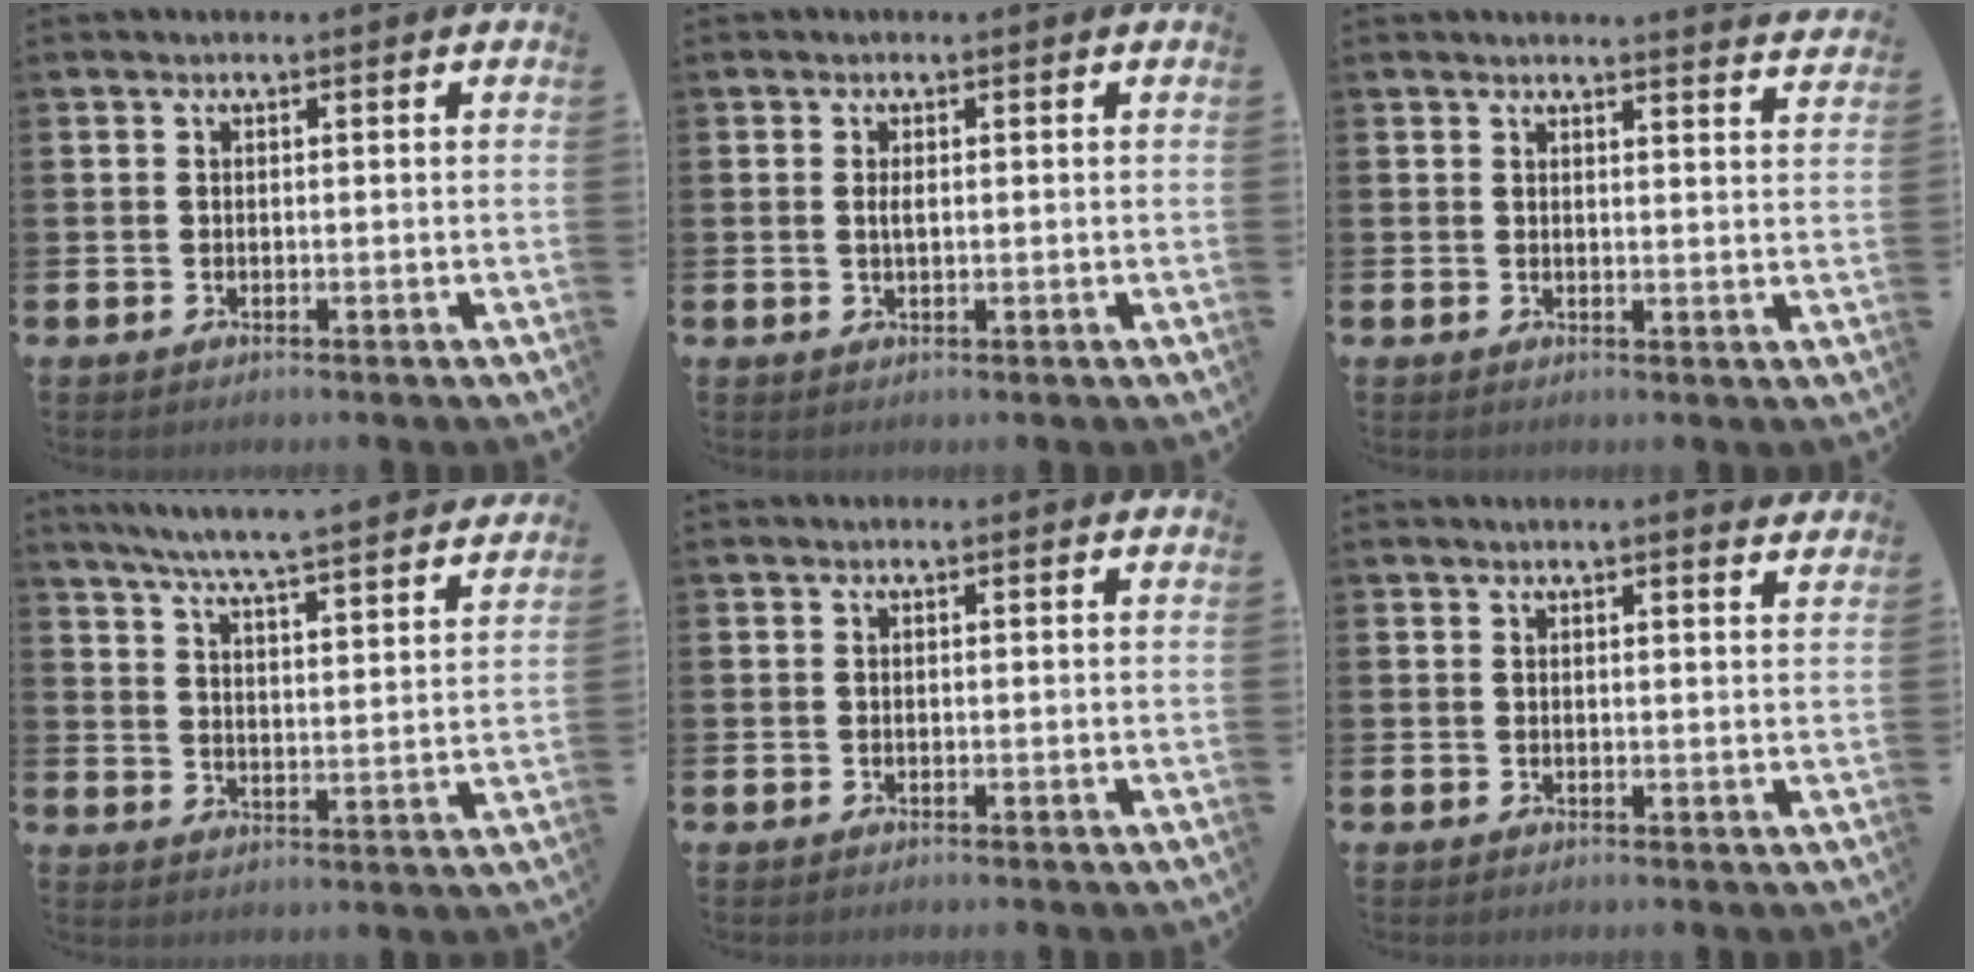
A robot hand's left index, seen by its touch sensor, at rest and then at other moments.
{"total": 1.2, "force": [0.2, 0.4, 1.0], "torque": [-0.020, 0.003, 0.002]}
{"total": 2.7, "force": [2.7, -0.3, -0.1], "torque": [0.010, -0.023, 0.046]}
{"total": 7.1, "force": [6.8, -0.3, 2.3], "torque": [-0.059, -0.056, 0.113]}
{"total": 0.0}
{"total": 1.9, "force": [1.8, -0.1, 0.1], "torque": [0.005, -0.012, 0.032]}